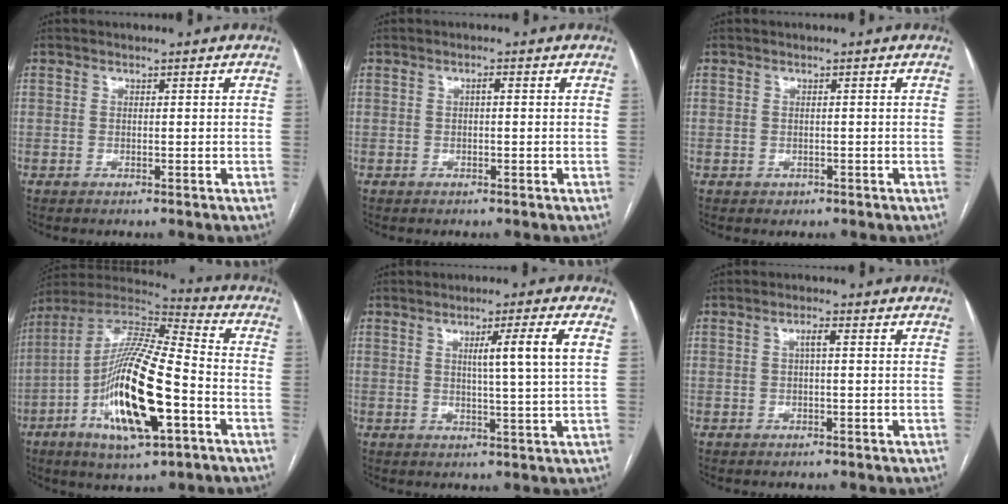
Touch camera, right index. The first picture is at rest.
{"total": 0.8, "force": [0.1, 0.2, 0.8], "torque": [-0.014, 0.002, 0.001]}
{"total": 0.7, "force": [-0.3, 0.6, 0.1], "torque": [-0.005, 0.002, -0.001]}
{"total": 20.2, "force": [-6.4, 4.0, 18.7], "torque": [-0.379, -0.015, -0.112]}
{"total": 6.4, "force": [1.9, -1.3, 6.0], "torque": [-0.093, -0.003, 0.030]}
{"total": 1.7, "force": [0.3, 0.2, 1.6], "torque": [-0.029, 0.004, 0.005]}